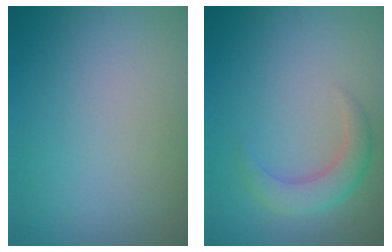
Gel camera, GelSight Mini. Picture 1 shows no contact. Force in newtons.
{"total": 3.0, "press": 3.0, "slide": 0.1}